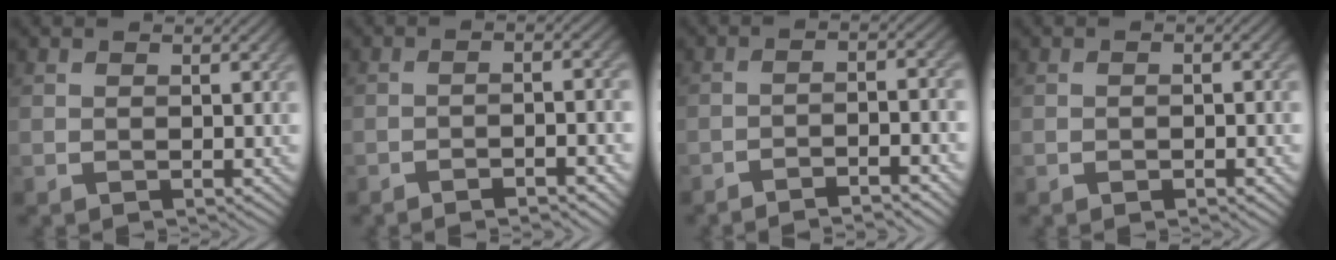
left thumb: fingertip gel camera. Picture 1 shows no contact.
{"total": 4.7, "force": [-2.5, 0.6, 3.9], "torque": [-0.060, 0.016, -0.048]}
{"total": 5.6, "force": [-3.7, 0.5, 4.1], "torque": [-0.066, 0.017, -0.071]}
{"total": 1.5, "force": [-0.6, 0.6, 1.3], "torque": [-0.013, 0.003, -0.007]}